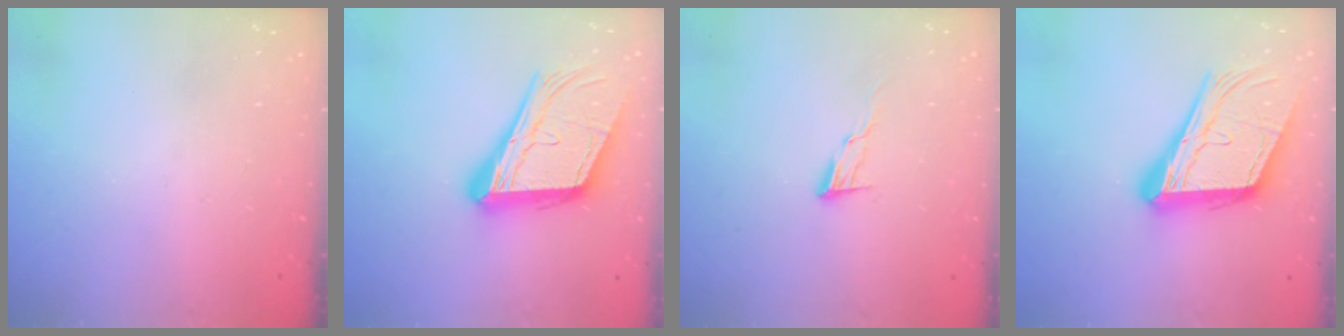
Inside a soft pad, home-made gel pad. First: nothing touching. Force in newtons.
{"total": 20.7, "press": 20.5, "slide": 3.2}
{"total": 6.1, "press": 6.1, "slide": 0.6}
{"total": 20.7, "press": 20.5, "slide": 3.2}